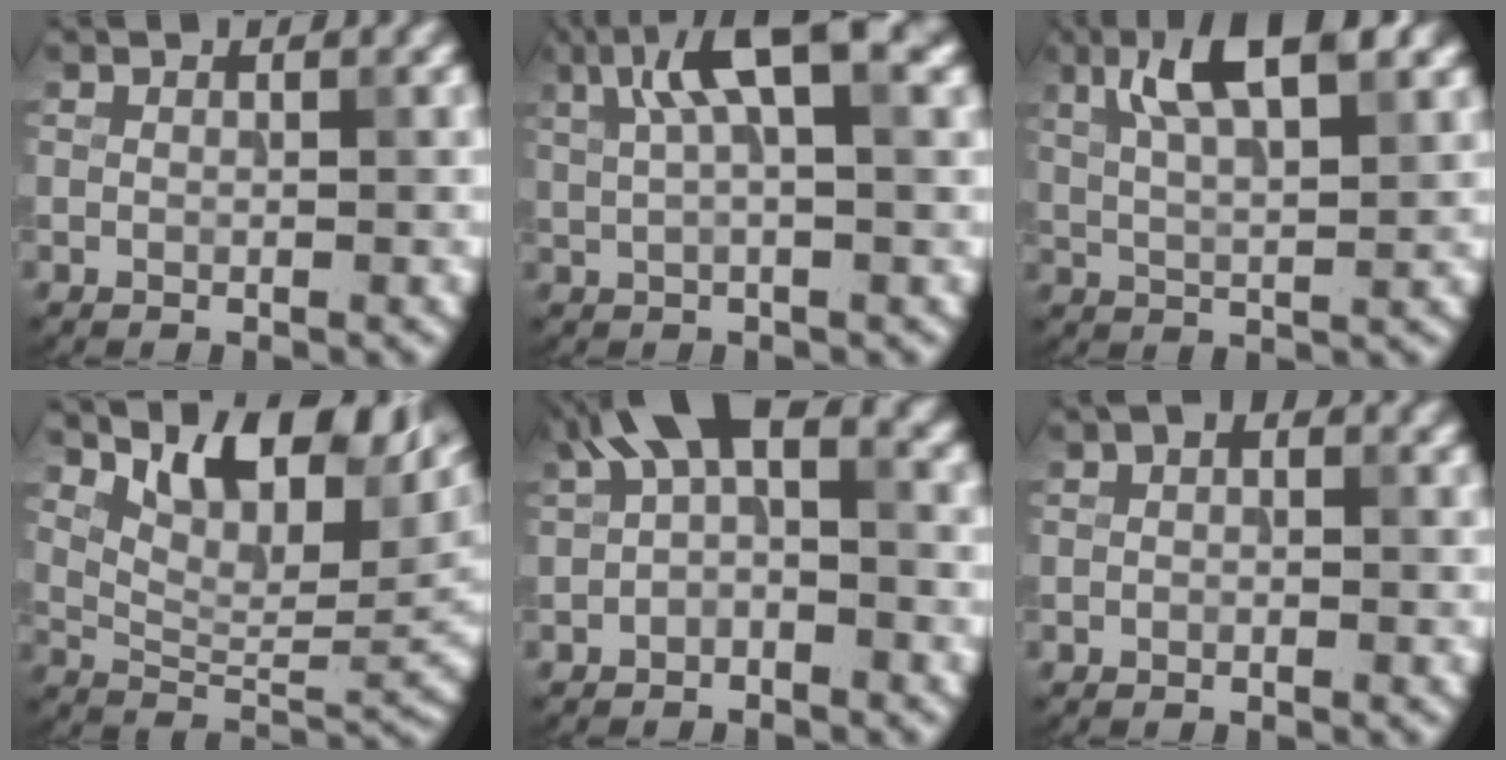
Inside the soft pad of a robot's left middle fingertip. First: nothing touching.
{"total": 6.5, "force": [2.8, 1.7, 5.6], "torque": [-0.101, 0.011, 0.046]}
{"total": 7.5, "force": [3.6, 2.3, 6.2], "torque": [-0.107, 0.013, 0.060]}
{"total": 12.2, "force": [6.7, 5.3, 8.7], "torque": [-0.123, 0.008, 0.116]}
{"total": 5.7, "force": [1.1, 2.7, 4.8], "torque": [-0.075, 0.021, 0.004]}
{"total": 1.0, "force": [0.2, 0.6, 0.8], "torque": [-0.012, 0.003, -0.002]}